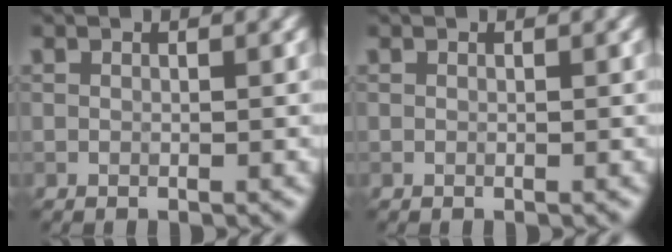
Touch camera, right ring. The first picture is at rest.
{"total": 0.0}